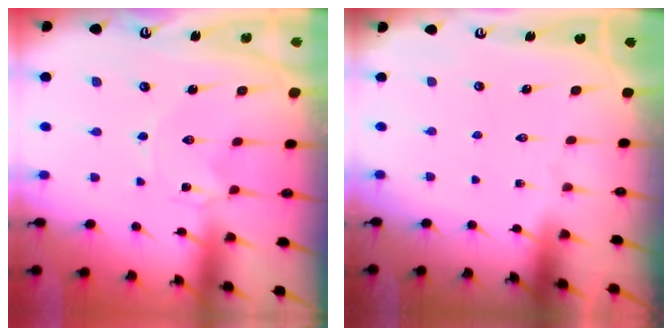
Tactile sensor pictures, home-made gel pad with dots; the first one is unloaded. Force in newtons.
{"total": 0.0}